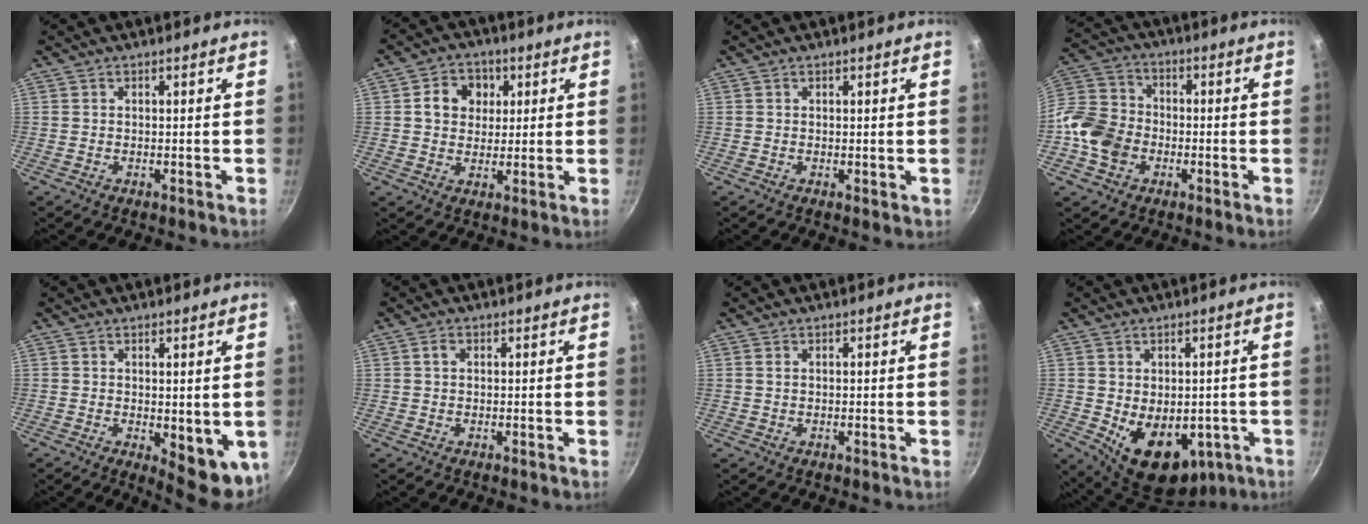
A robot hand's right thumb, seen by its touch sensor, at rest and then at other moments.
{"total": 7.5, "force": [1.9, 6.3, 3.4], "torque": [-0.025, 0.003, 0.021]}
{"total": 0.5, "force": [0.3, 0.3, 0.3], "torque": [-0.001, -0.003, 0.002]}
{"total": 12.8, "force": [-3.5, 10.1, 6.9], "torque": [-0.117, 0.028, -0.086]}
{"total": 8.5, "force": [-0.4, 3.8, 7.6], "torque": [-0.068, -0.007, 0.005]}
{"total": 1.5, "force": [0.4, 1.1, 1.0], "torque": [-0.014, 0.005, 0.005]}
{"total": 0.7, "force": [0.2, 0.4, 0.5], "torque": [-0.009, 0.001, 0.004]}
{"total": 13.8, "force": [-3.0, 9.3, 9.8], "torque": [-0.109, -0.015, -0.016]}